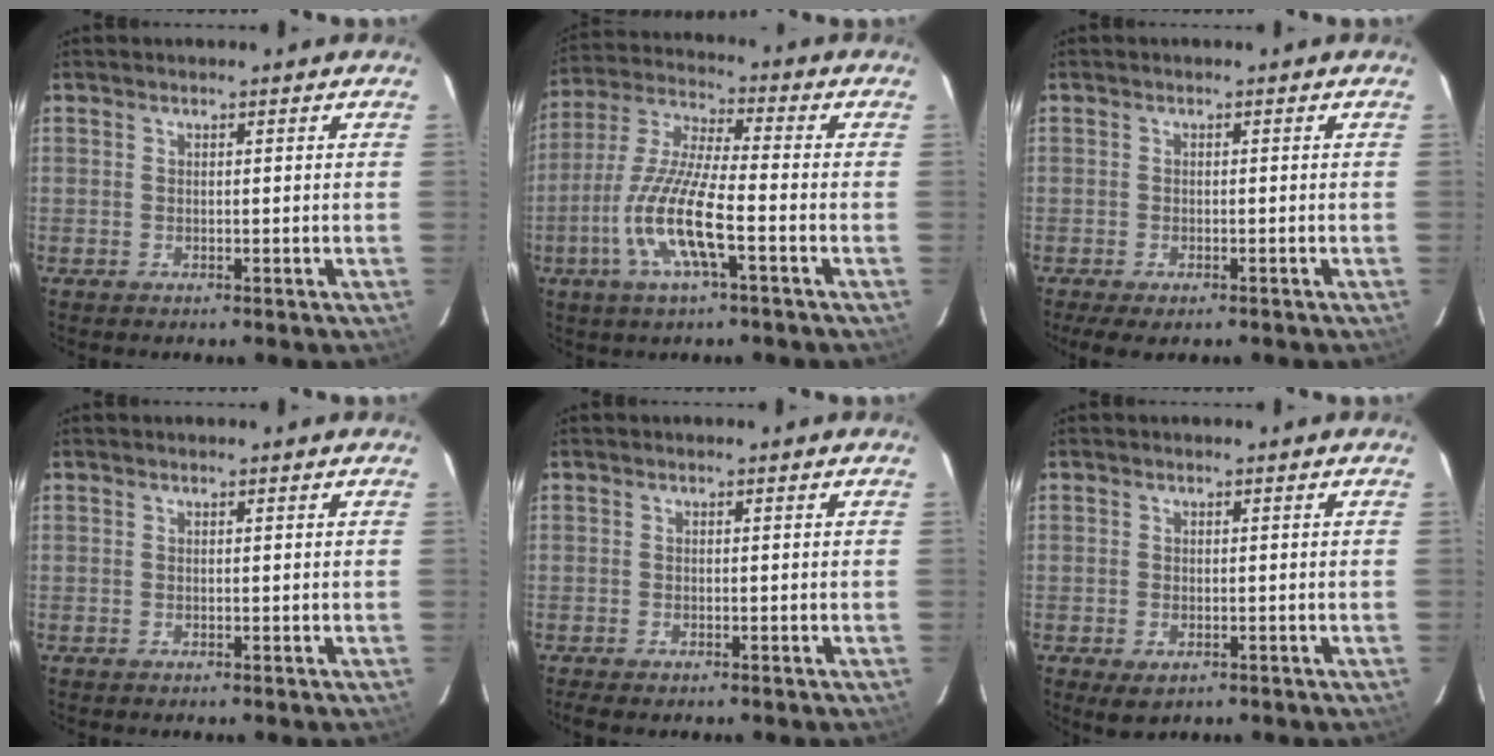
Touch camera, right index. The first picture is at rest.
{"total": 13.4, "force": [-4.9, 2.1, 12.2], "torque": [-0.258, -0.008, -0.099]}
{"total": 4.7, "force": [-3.4, 1.6, 2.8], "torque": [-0.063, -0.020, -0.055]}
{"total": 0.0}
{"total": 2.2, "force": [-1.8, 0.6, 1.2], "torque": [-0.027, -0.009, -0.031]}
{"total": 2.9, "force": [-1.3, 1.9, 1.8], "torque": [-0.032, -0.009, -0.018]}